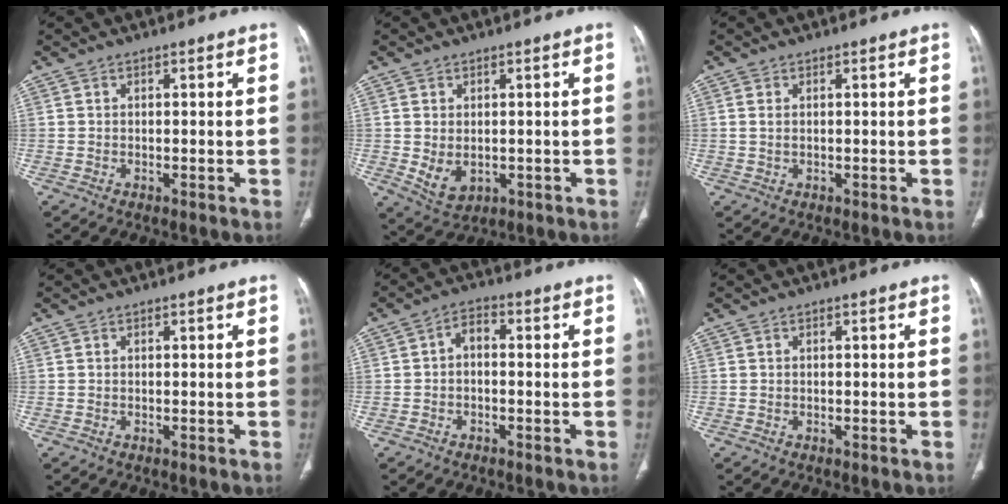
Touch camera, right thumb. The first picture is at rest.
{"total": 5.0, "force": [-0.3, 3.5, 3.5], "torque": [-0.060, -0.010, 0.014]}
{"total": 1.2, "force": [0.3, 0.5, 1.0], "torque": [-0.030, 0.004, 0.012]}
{"total": 0.0}
{"total": 3.3, "force": [-0.4, 2.0, 2.7], "torque": [-0.039, 0.017, -0.017]}
{"total": 0.0}